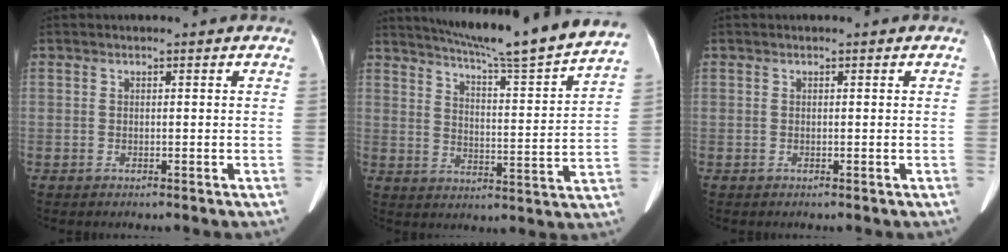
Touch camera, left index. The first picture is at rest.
{"total": 21.4, "force": [19.2, -1.2, 9.4], "torque": [-0.150, -0.048, 0.253]}
{"total": 0.0}